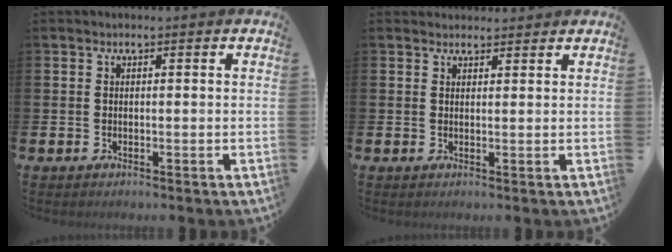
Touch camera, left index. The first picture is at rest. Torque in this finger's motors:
{"motor_torque": [0.21, -1.48, -0.07, -0.02]}